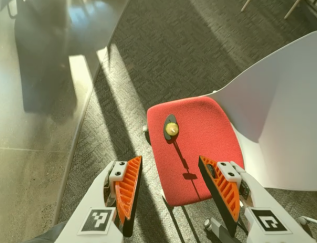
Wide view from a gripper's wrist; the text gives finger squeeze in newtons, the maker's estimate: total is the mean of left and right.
{"total": 0.0}